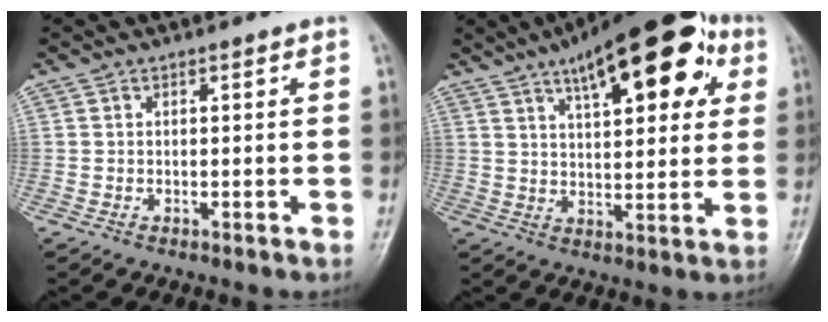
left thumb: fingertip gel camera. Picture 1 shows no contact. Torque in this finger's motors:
{"motor_torque": [0.76, 0.82, 1.80, -0.98, 0.16]}